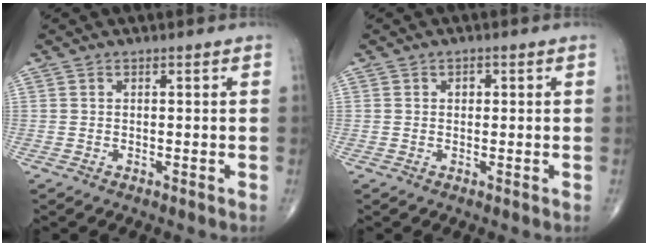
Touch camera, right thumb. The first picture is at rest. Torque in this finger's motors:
{"motor_torque": [-0.34, 0.13, 0.09, 0.01, -0.03]}